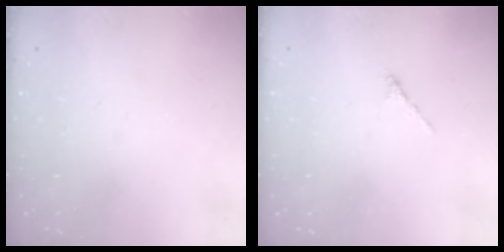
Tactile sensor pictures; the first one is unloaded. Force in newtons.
{"total": 0.0}